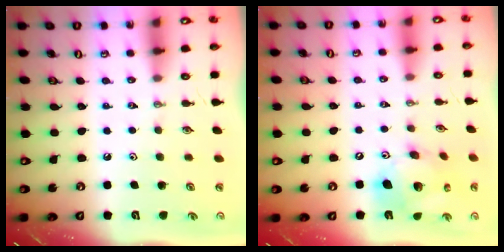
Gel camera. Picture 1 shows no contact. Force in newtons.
{"total": 15.3, "press": 15.1, "slide": 2.5}